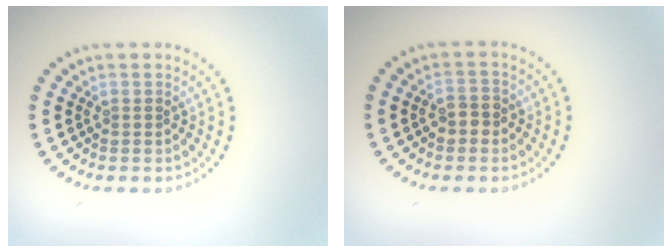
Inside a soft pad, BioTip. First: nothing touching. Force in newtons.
{"total": 1.6, "press": 1.5, "slide": 0.4}